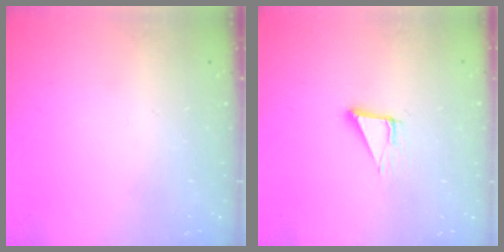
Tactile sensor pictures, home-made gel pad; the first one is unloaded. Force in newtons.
{"total": 3.8, "press": 3.7, "slide": 0.4}